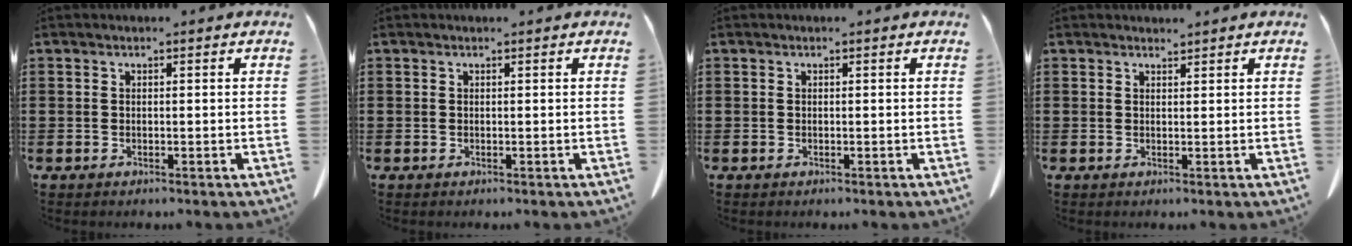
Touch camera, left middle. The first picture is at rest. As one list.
[{"total": 0.0}, {"total": 0.0}, {"total": 1.0, "force": [1.0, 0.1, 0.1], "torque": [-0.004, 0.000, 0.020]}]